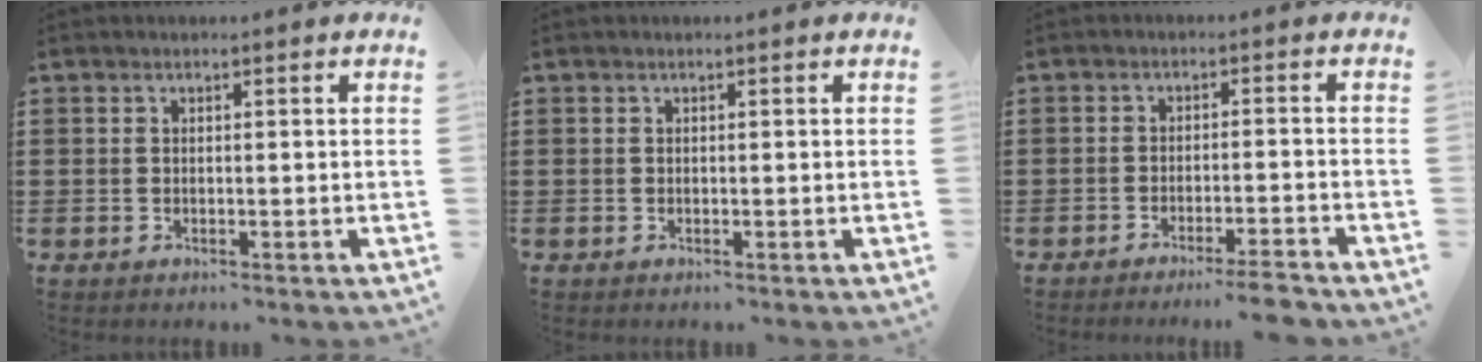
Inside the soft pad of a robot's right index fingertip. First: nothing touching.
{"total": 0.0}
{"total": 3.9, "force": [-3.4, -0.4, 1.8], "torque": [-0.028, -0.007, -0.065]}